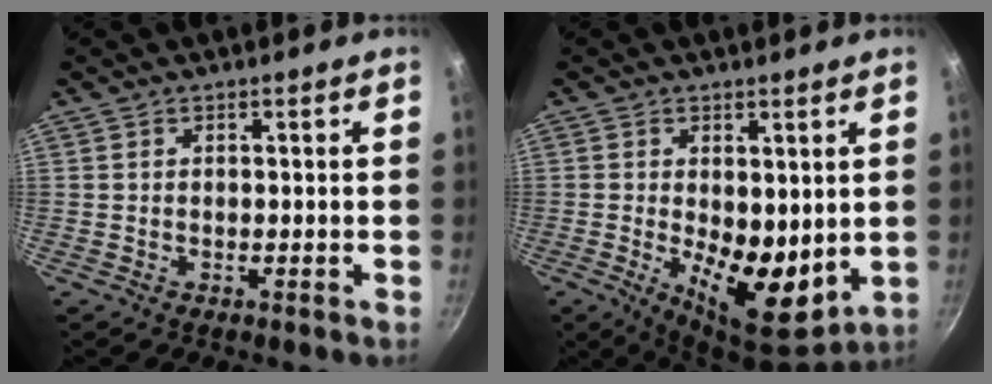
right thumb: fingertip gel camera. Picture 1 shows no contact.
{"total": 12.4, "force": [-0.3, 6.2, 10.8], "torque": [-0.140, -0.031, 0.005]}